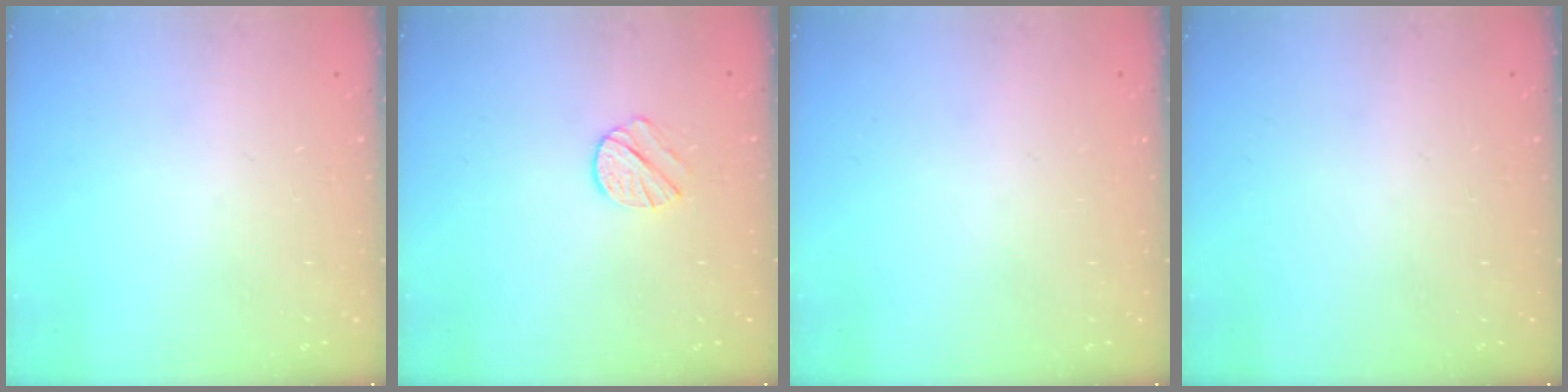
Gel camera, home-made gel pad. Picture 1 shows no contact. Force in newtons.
{"total": 7.4, "press": 7.4, "slide": 0.6}
{"total": 0.0}
{"total": 0.0}